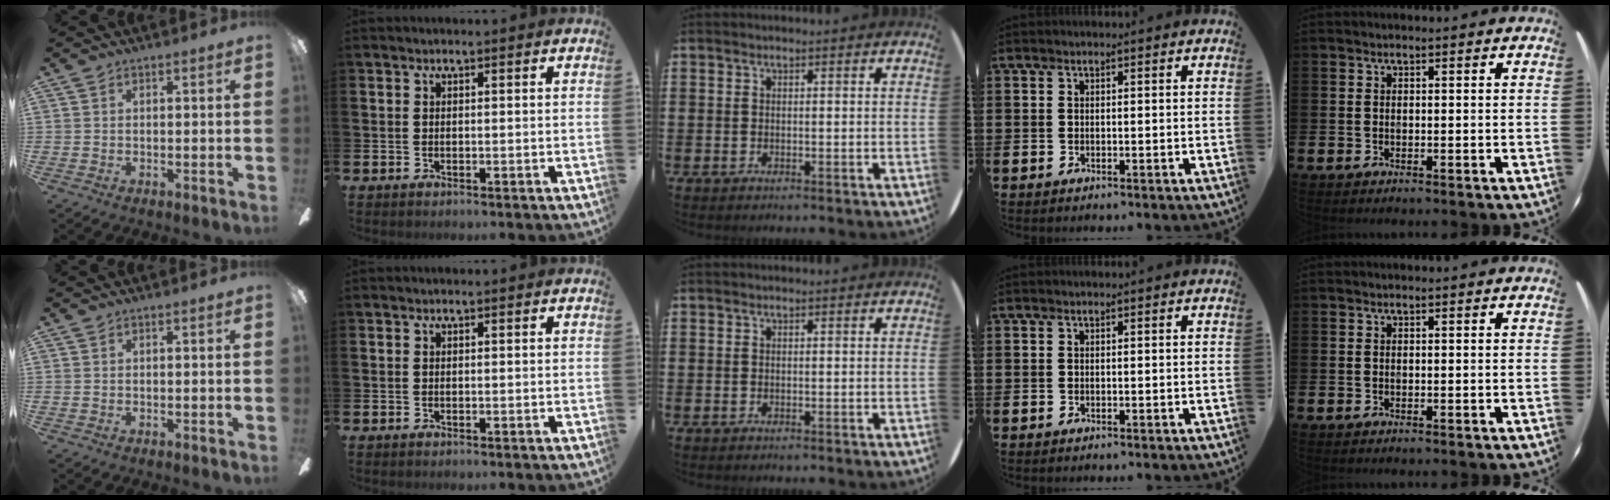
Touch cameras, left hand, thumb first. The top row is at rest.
{}